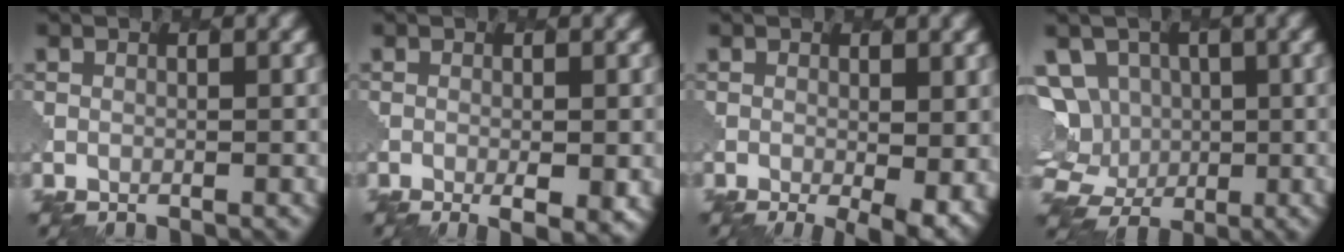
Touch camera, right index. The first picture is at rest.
{"total": 3.2, "force": [-0.8, 0.8, 3.0], "torque": [-0.047, -0.009, -0.004]}
{"total": 5.4, "force": [-1.3, 1.8, 4.9], "torque": [-0.065, -0.018, -0.005]}
{"total": 10.5, "force": [1.2, 9.5, 4.4], "torque": [-0.110, 0.028, -0.008]}